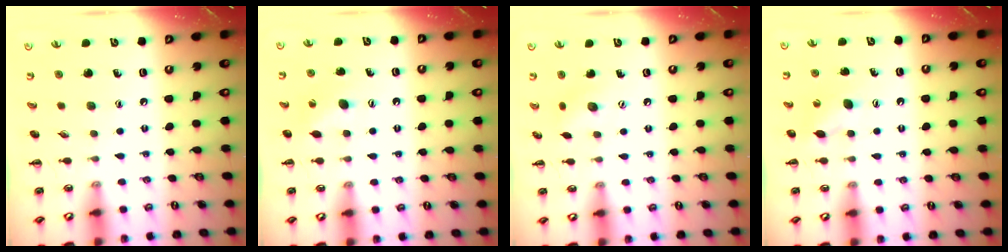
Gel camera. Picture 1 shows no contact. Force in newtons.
{"total": 4.9, "press": 4.8, "slide": 1.0}
{"total": 5.5, "press": 5.5, "slide": 1.0}
{"total": 6.7, "press": 6.6, "slide": 1.6}